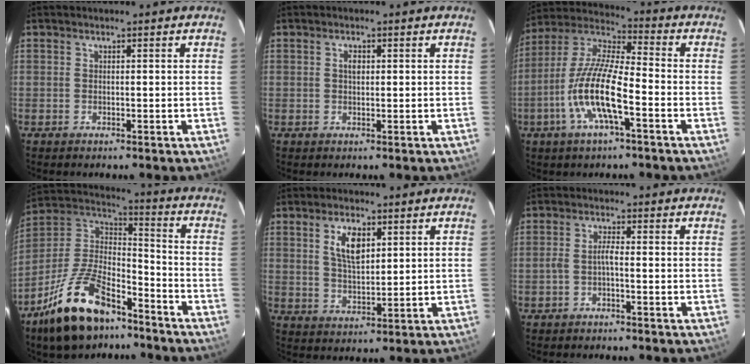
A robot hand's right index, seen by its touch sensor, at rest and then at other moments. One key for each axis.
{"total": 1.4, "fx": 0.3, "fy": 0.9, "fz": 1.0, "tx": -0.018, "ty": 0.005, "tz": 0.004}
{"total": 15.6, "fx": -5.9, "fy": 3.8, "fz": 14.0, "tx": -0.280, "ty": -0.007, "tz": -0.122}
{"total": 20.1, "fx": -13.3, "fy": 8.7, "fz": 12.3, "tx": -0.257, "ty": 0.002, "tz": -0.234}
{"total": 6.7, "fx": 2.7, "fy": 3.1, "fz": 5.3, "tx": -0.096, "ty": 0.005, "tz": 0.055}
{"total": 2.1, "fx": -1.1, "fy": 0.2, "fz": 1.8, "tx": -0.042, "ty": 0.007, "tz": -0.022}